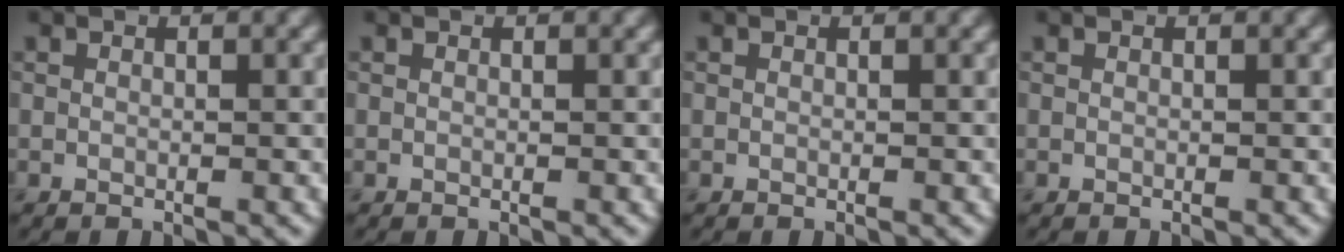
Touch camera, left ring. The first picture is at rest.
{"total": 0.0}
{"total": 0.0}
{"total": 0.0}